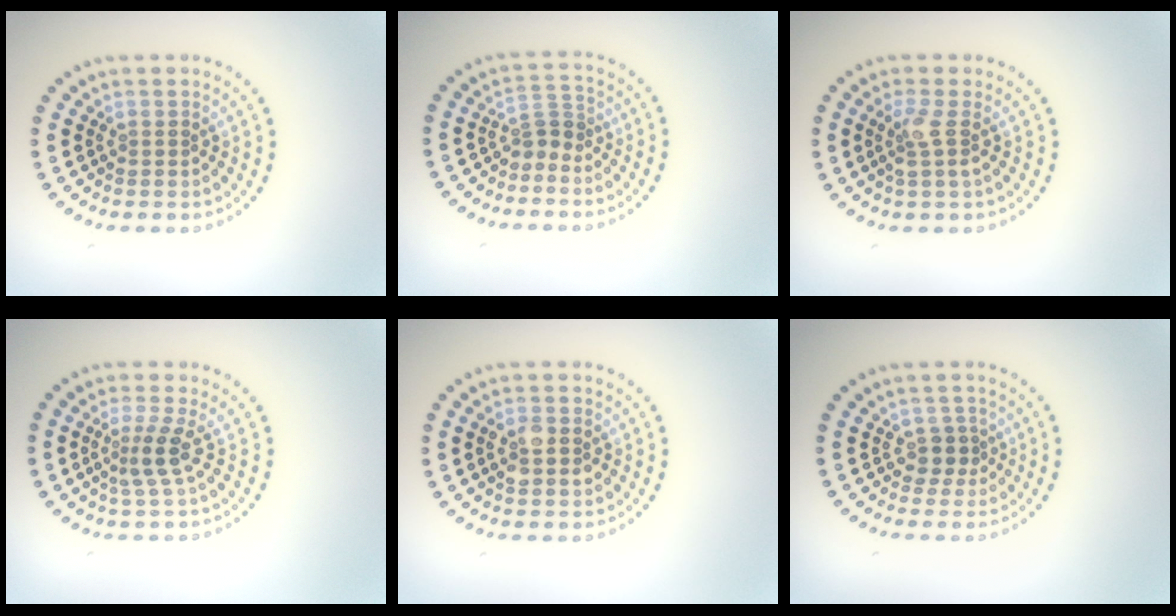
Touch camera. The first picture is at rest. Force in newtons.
{"total": 1.8, "press": 1.4, "slide": 1.2}
{"total": 2.0, "press": 1.5, "slide": 1.3}
{"total": 2.5, "press": 1.8, "slide": 1.6}
{"total": 2.8, "press": 2.8, "slide": 0.2}
{"total": 1.8, "press": 1.4, "slide": 1.1}